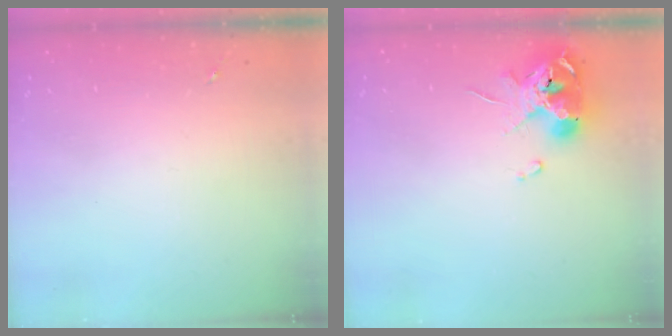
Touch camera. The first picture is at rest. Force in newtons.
{"total": 14.0, "press": 13.9, "slide": 1.7}